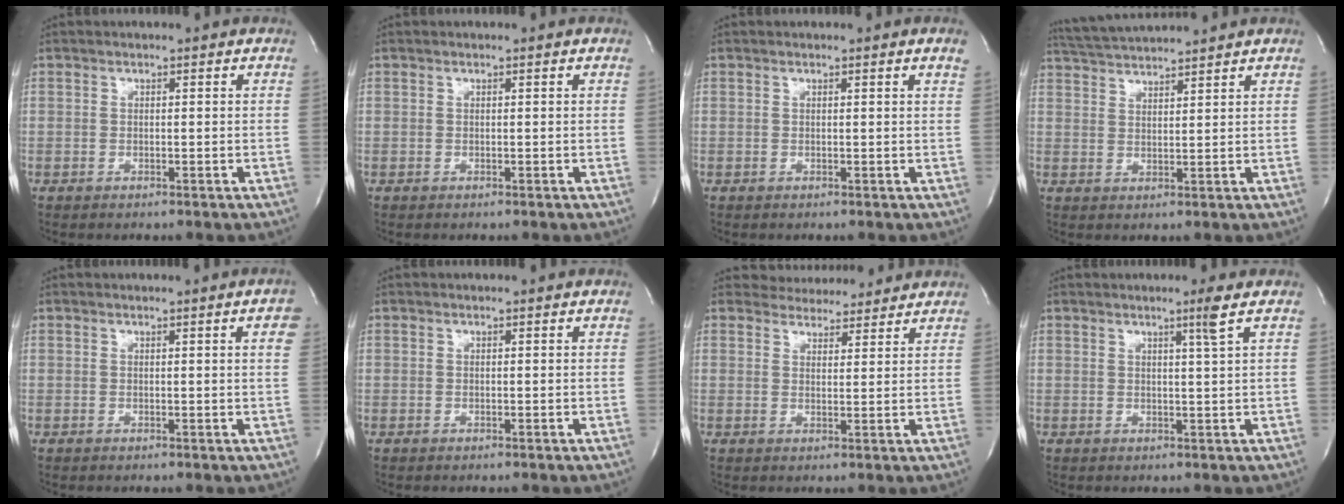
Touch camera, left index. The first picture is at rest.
{"total": 0.0}
{"total": 0.9, "force": [0.7, -0.3, 0.5], "torque": [-0.018, -0.006, 0.007]}
{"total": 7.5, "force": [7.2, -0.9, 1.9], "torque": [-0.044, 0.024, 0.127]}
{"total": 2.3, "force": [0.8, 0.1, 2.1], "torque": [-0.018, 0.002, 0.007]}
{"total": 0.0}
{"total": 6.5, "force": [6.2, 1.8, 0.6], "torque": [-0.005, 0.009, 0.079]}
{"total": 2.3, "force": [1.2, -1.0, 1.7], "torque": [-0.035, -0.012, 0.026]}